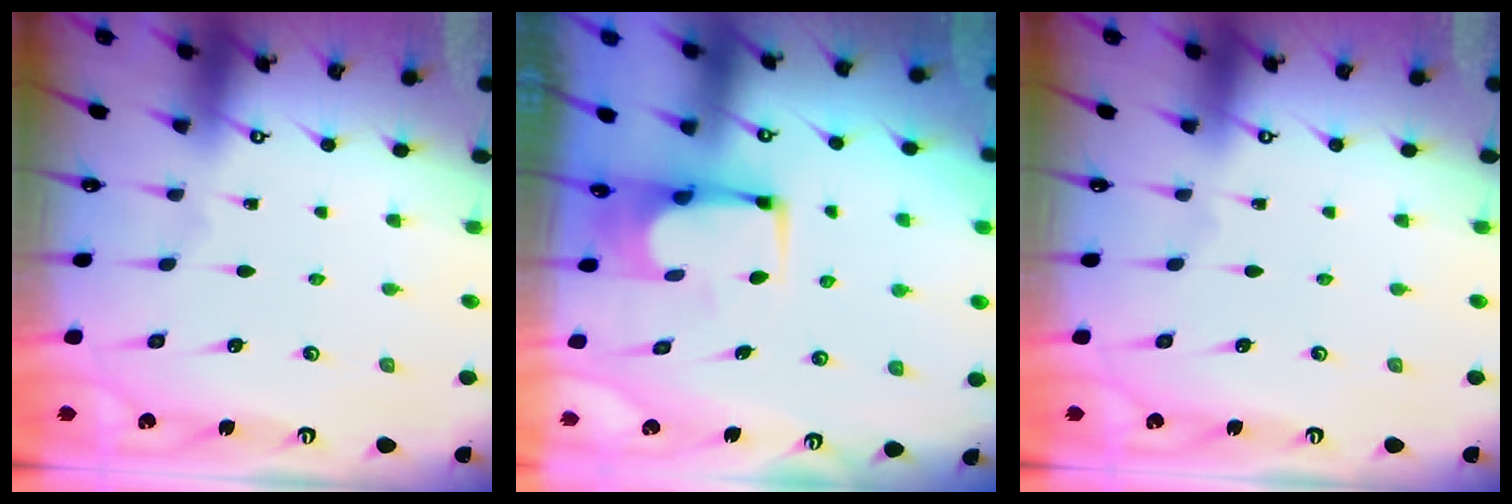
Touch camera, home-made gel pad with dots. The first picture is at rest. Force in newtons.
{"total": 2.5, "press": 2.5, "slide": 0.1}
{"total": 0.0}